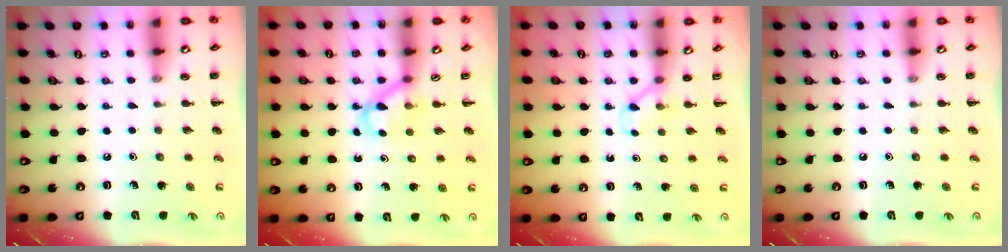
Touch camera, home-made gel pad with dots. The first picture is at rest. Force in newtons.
{"total": 3.3, "press": 3.1, "slide": 1.2}
{"total": 2.8, "press": 2.6, "slide": 1.0}
{"total": 0.0}